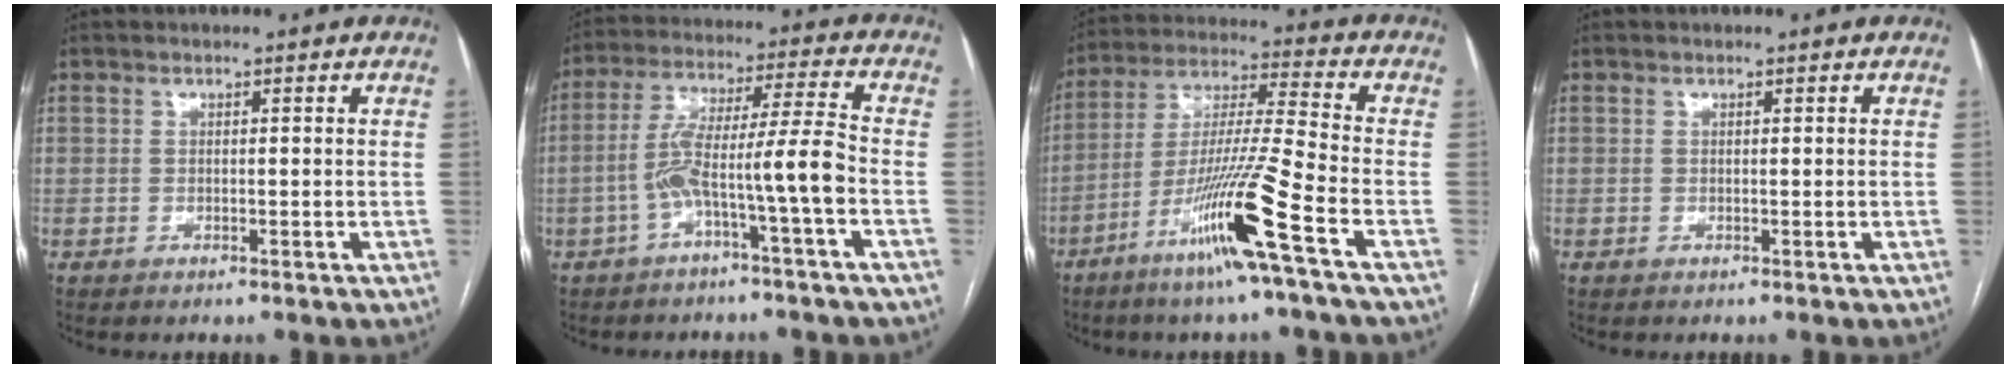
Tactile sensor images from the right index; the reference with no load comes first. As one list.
[{"total": 9.5, "force": [-3.5, -0.8, 8.9], "torque": [-0.167, 0.034, -0.060]}, {"total": 14.5, "force": [-7.5, -1.8, 12.3], "torque": [-0.239, -0.023, -0.143]}, {"total": 0.0}]